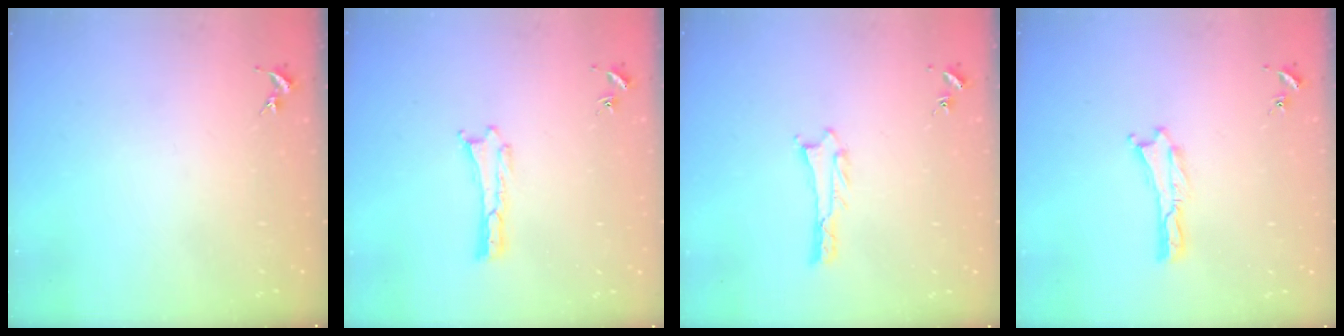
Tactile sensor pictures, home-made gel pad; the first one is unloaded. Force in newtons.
{"total": 0.0}
{"total": 0.8, "press": 0.8, "slide": 0.1}
{"total": 0.0}